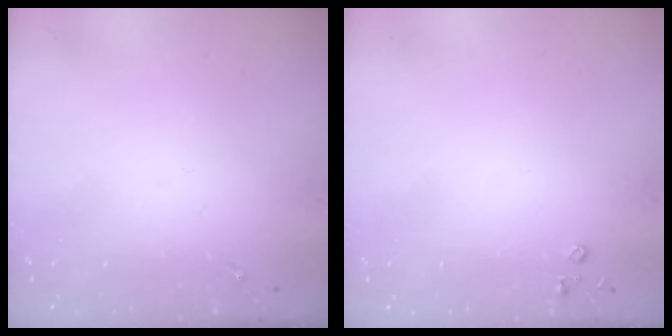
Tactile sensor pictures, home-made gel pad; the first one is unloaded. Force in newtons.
{"total": 2.8, "press": 2.8, "slide": 0.3}